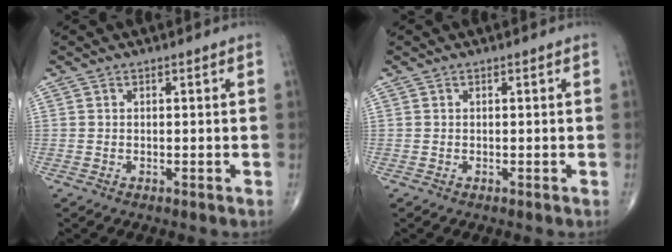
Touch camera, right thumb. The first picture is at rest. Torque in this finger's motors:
{"motor_torque": [-0.11, 0.11, -0.03, -0.02, 0.00]}